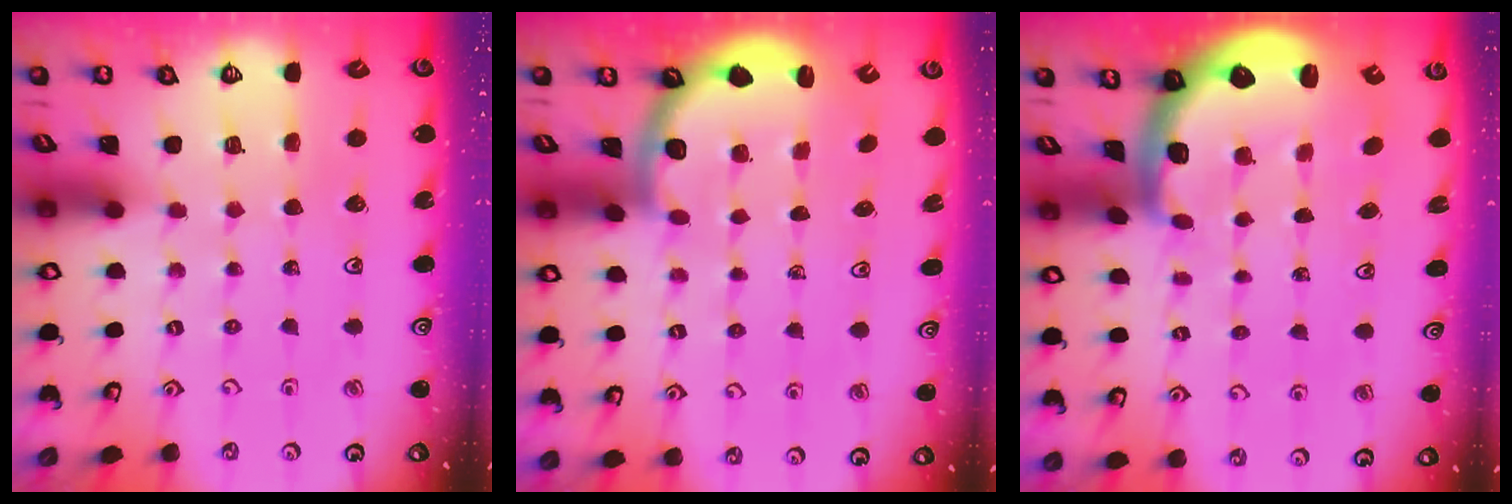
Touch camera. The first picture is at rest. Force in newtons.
{"total": 2.6, "press": 2.5, "slide": 0.6}
{"total": 2.8, "press": 2.5, "slide": 1.4}